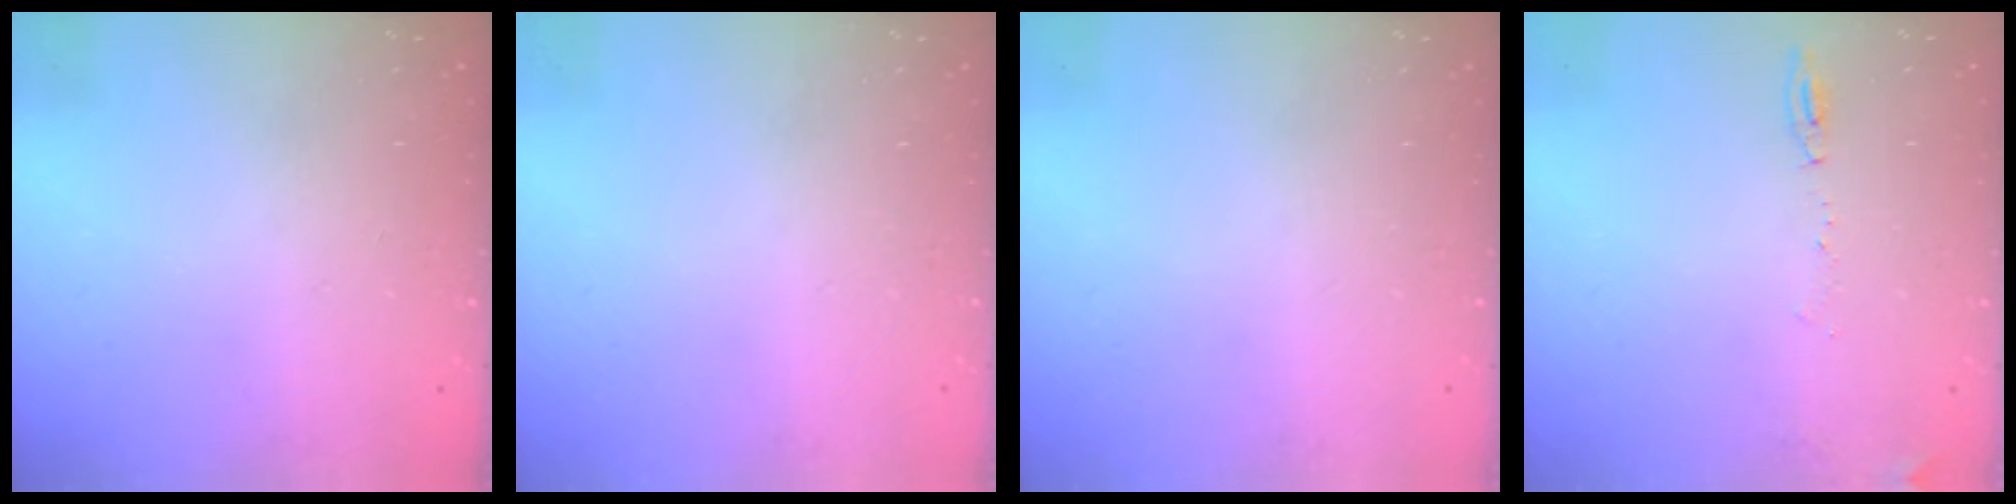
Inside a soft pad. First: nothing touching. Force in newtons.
{"total": 0.0}
{"total": 0.0}
{"total": 6.3, "press": 5.7, "slide": 2.6}